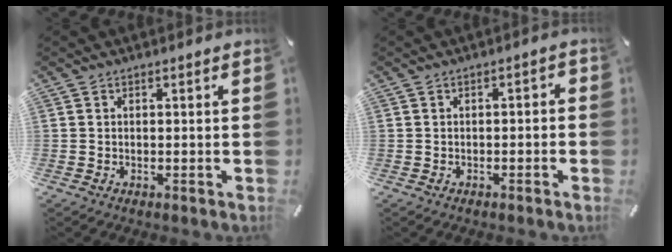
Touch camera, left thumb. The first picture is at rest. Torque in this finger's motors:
{"motor_torque": [0.00, 0.08, 0.04, 0.16, 0.05]}